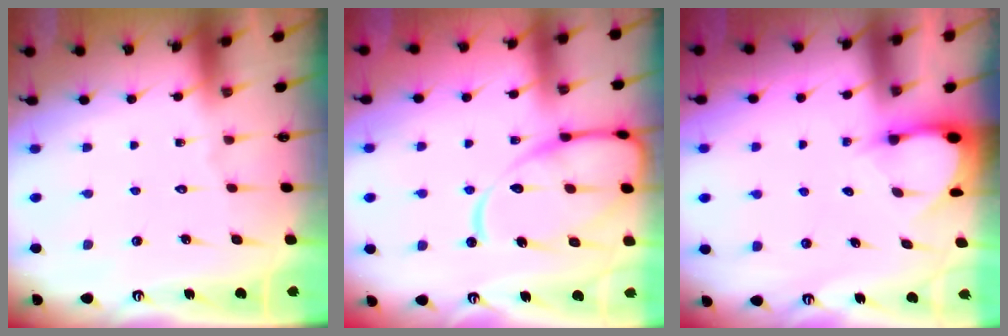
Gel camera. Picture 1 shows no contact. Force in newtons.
{"total": 14.3, "press": 14.3, "slide": 1.5}
{"total": 2.8, "press": 2.8, "slide": 0.2}